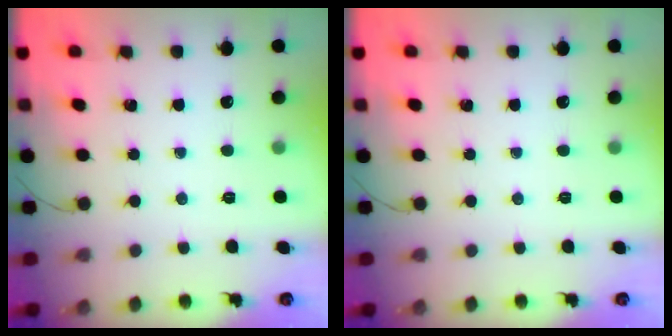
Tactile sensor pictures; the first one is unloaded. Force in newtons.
{"total": 0.0}